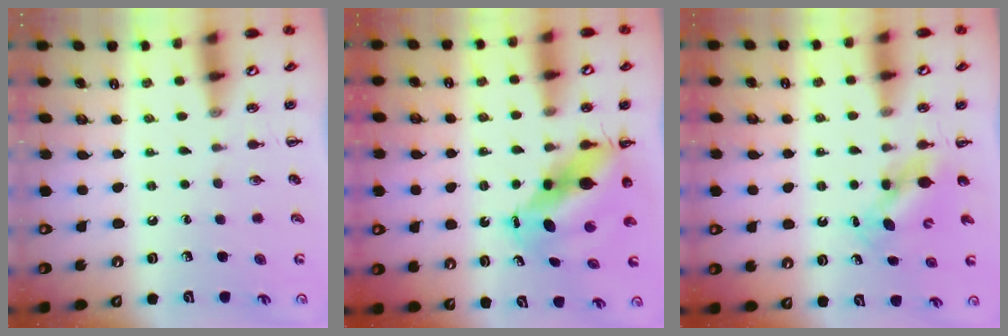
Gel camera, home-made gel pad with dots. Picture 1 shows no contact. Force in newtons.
{"total": 9.1, "press": 8.8, "slide": 2.5}
{"total": 5.6, "press": 5.6, "slide": 0.6}